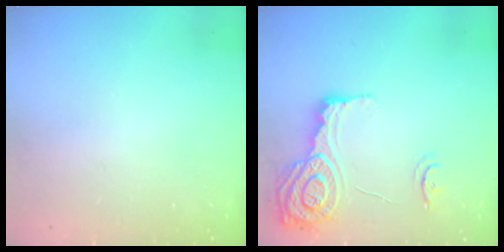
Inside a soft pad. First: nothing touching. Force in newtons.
{"total": 16.9, "press": 16.8, "slide": 1.4}